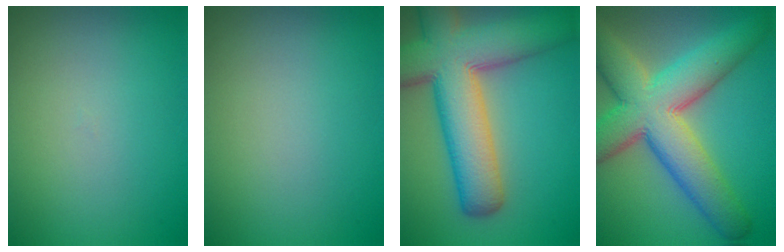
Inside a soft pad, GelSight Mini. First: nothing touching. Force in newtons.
{"total": 0.0}
{"total": 11.9, "press": 11.9, "slide": 0.6}
{"total": 11.2, "press": 11.2, "slide": 0.5}